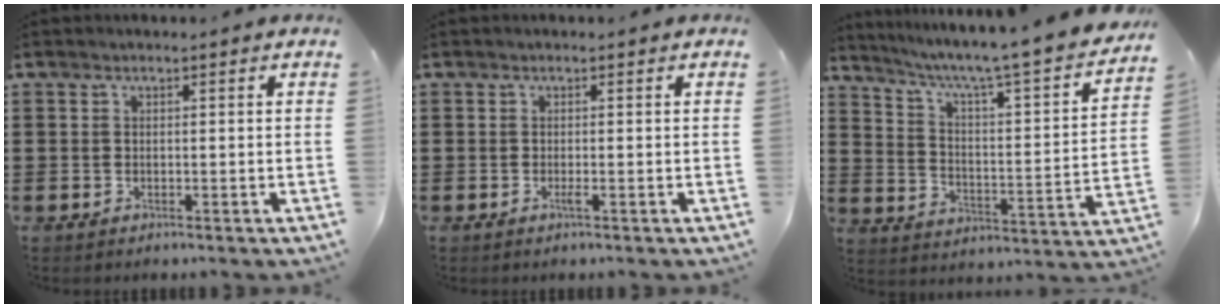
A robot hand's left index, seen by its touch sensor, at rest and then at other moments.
{"total": 0.8, "force": [-0.3, -0.1, 0.7], "torque": [-0.013, -0.005, -0.006]}
{"total": 4.8, "force": [3.9, -0.1, 2.8], "torque": [-0.074, -0.047, 0.054]}